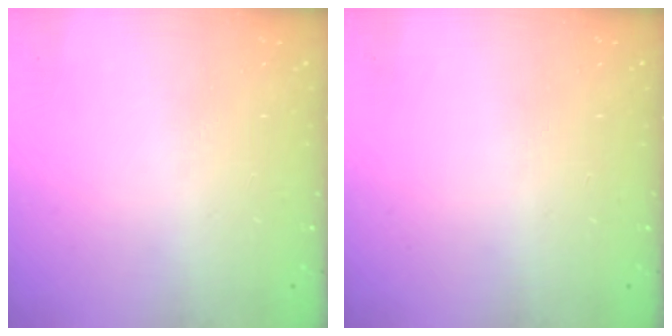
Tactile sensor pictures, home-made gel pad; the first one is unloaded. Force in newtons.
{"total": 0.0}